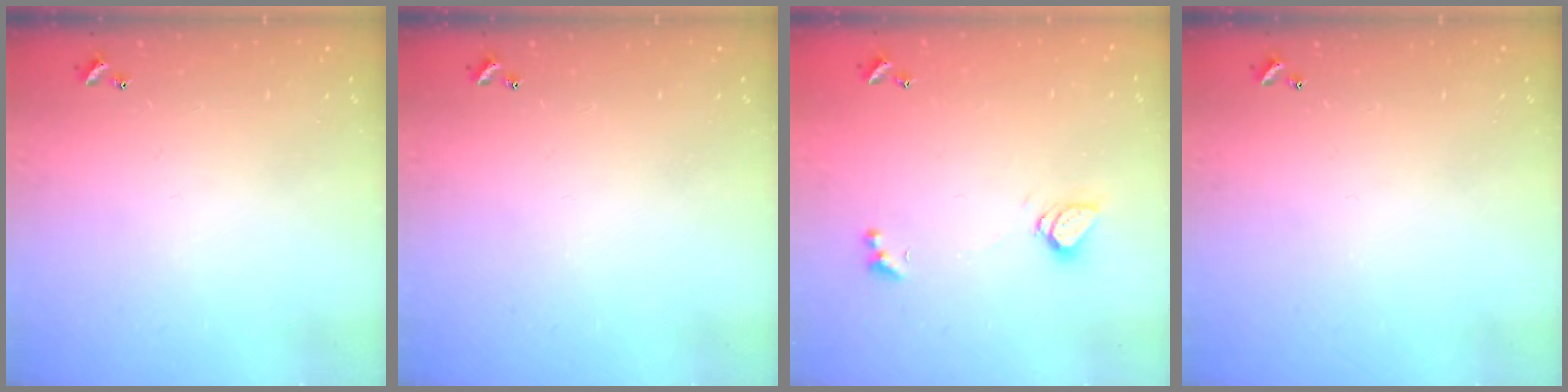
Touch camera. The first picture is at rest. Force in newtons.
{"total": 0.0}
{"total": 2.2, "press": 2.2, "slide": 0.5}
{"total": 0.0}